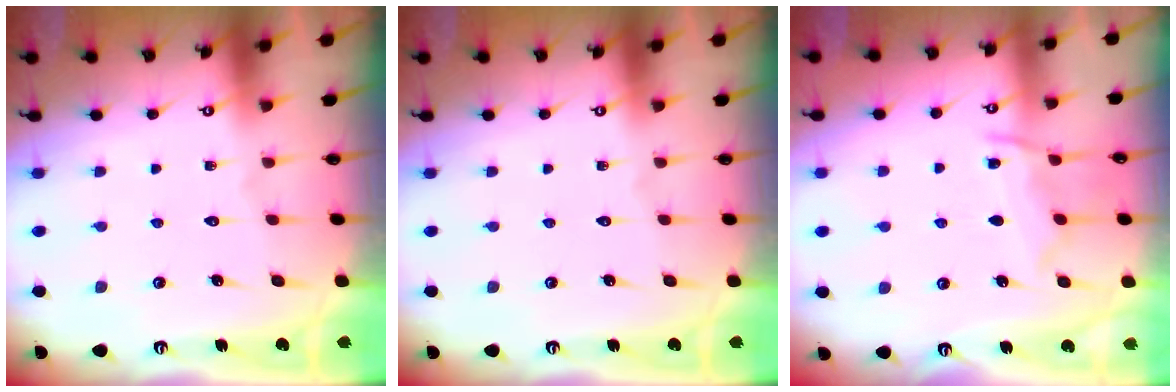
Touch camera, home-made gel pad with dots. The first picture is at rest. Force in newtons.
{"total": 0.0}
{"total": 9.0, "press": 9.0, "slide": 0.8}